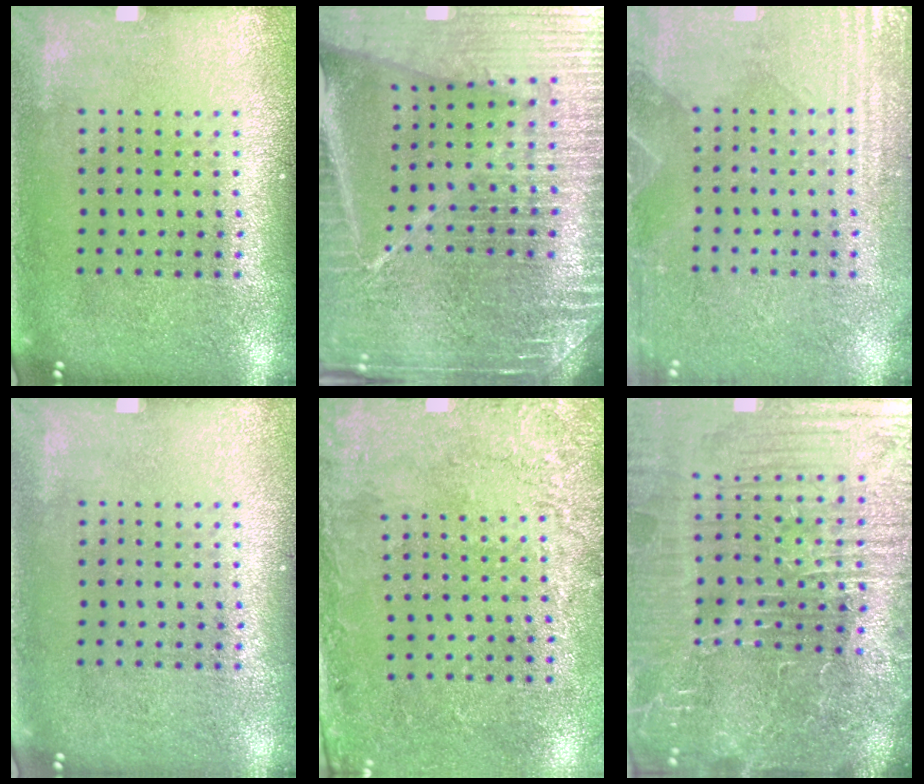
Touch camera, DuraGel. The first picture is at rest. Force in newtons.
{"total": 6.3, "press": 5.5, "slide": 3.0}
{"total": 3.4, "press": 3.4, "slide": 0.5}
{"total": 0.0}
{"total": 2.7, "press": 2.0, "slide": 1.9}
{"total": 6.4, "press": 5.9, "slide": 2.5}